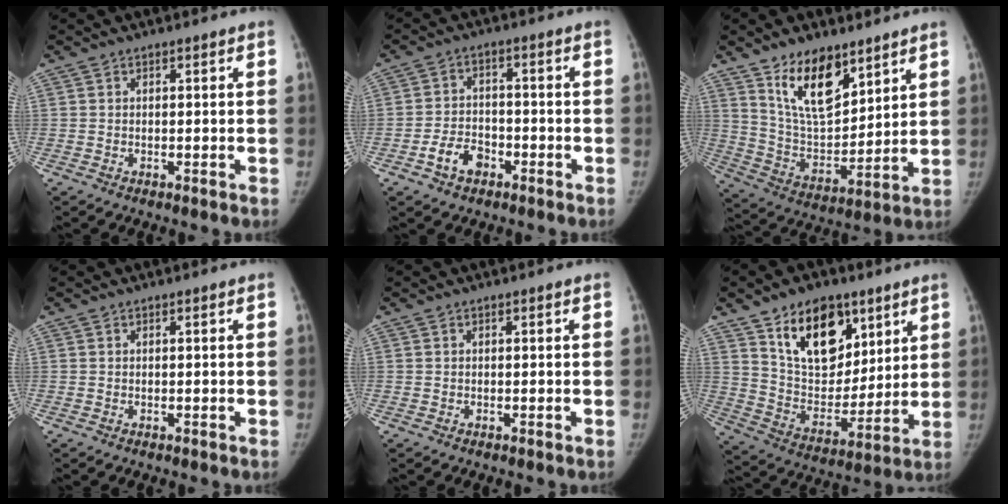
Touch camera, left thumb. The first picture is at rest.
{"total": 5.9, "force": [-3.3, 4.1, 2.8], "torque": [-0.039, 0.029, -0.058]}
{"total": 14.8, "force": [9.4, 7.1, 9.0], "torque": [-0.114, -0.063, 0.181]}
{"total": 0.0}
{"total": 0.0}
{"total": 18.4, "force": [10.2, 11.2, 10.5], "torque": [-0.115, -0.057, 0.182]}